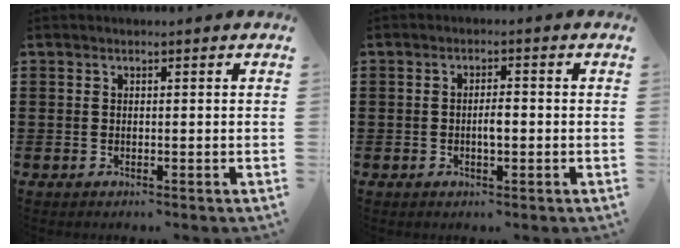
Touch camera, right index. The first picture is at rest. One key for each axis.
{"total": 2.5, "fx": -0.4, "fy": 0.8, "fz": 2.4, "tx": -0.044, "ty": 0.003, "tz": -0.008}